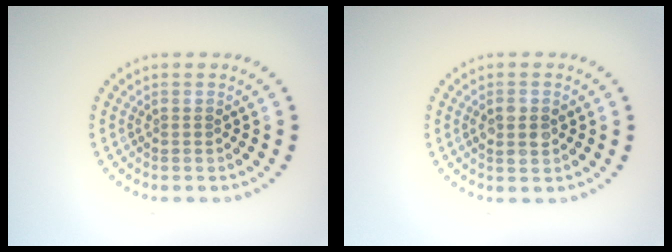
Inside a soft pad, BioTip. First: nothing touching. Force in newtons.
{"total": 1.8, "press": 1.8, "slide": 0.2}